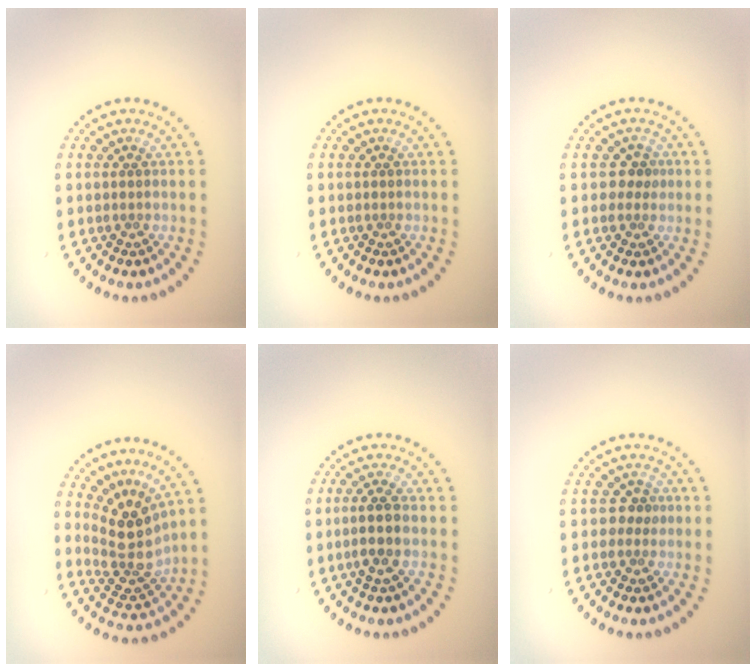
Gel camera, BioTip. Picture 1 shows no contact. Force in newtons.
{"total": 0.0}
{"total": 1.4, "press": 1.2, "slide": 0.7}
{"total": 4.4, "press": 3.3, "slide": 2.9}
{"total": 2.4, "press": 2.2, "slide": 1.0}
{"total": 1.4, "press": 1.2, "slide": 0.7}